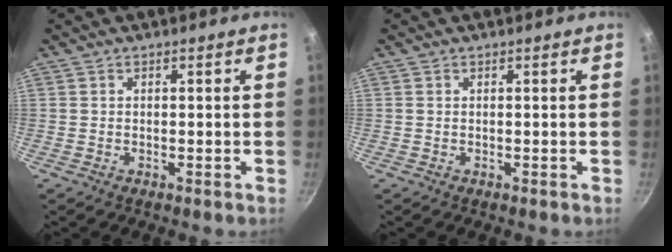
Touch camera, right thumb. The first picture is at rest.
{"total": 0.0}